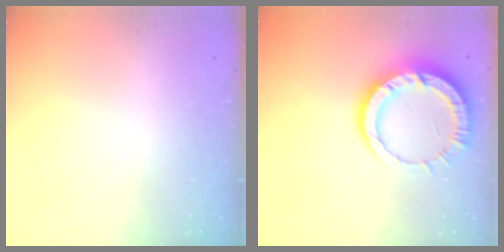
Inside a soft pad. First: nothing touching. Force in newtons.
{"total": 14.0, "press": 13.9, "slide": 1.4}